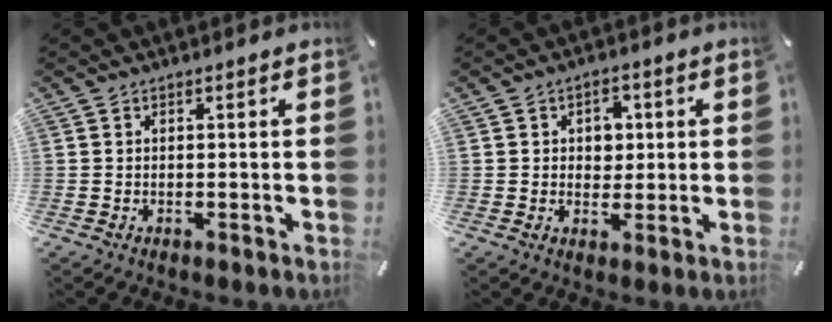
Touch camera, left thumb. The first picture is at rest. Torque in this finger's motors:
{"motor_torque": [0.31, -0.21, 0.12, 0.16, 0.03]}